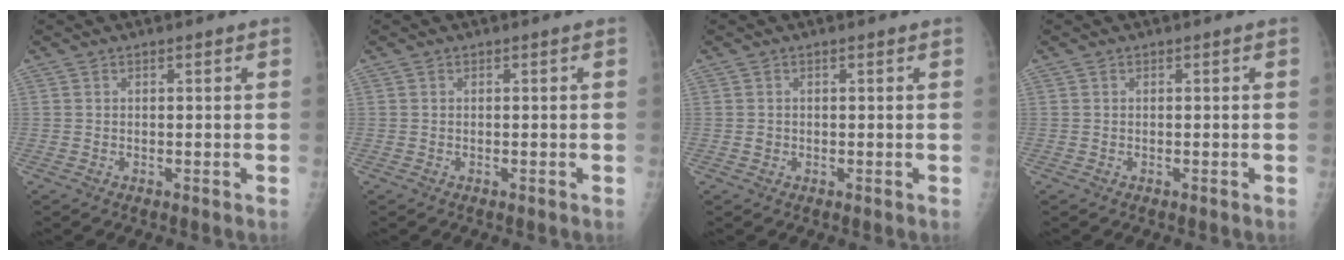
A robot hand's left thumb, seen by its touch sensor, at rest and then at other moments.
{"total": 0.0}
{"total": 0.9, "force": [0.3, 0.7, 0.5], "torque": [0.001, 0.000, 0.005]}
{"total": 0.0}